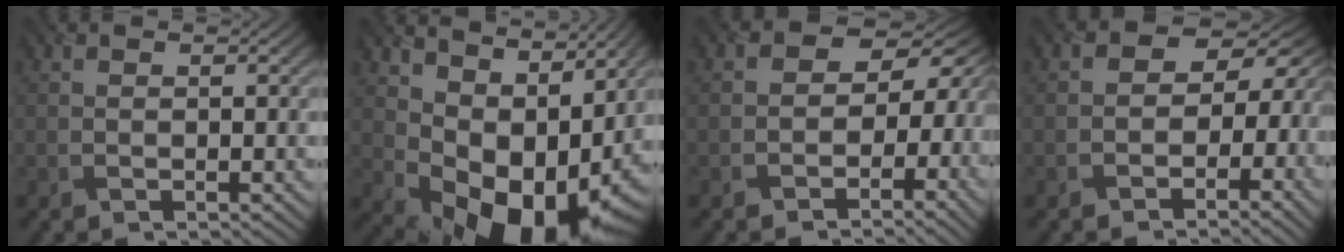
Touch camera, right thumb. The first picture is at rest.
{"total": 14.0, "force": [3.3, 9.1, 10.1], "torque": [-0.168, -0.020, 0.079]}
{"total": 8.5, "force": [-1.6, 6.5, 5.3], "torque": [-0.041, -0.005, -0.033]}
{"total": 7.7, "force": [-1.6, 5.9, 4.7], "torque": [-0.035, -0.002, -0.035]}